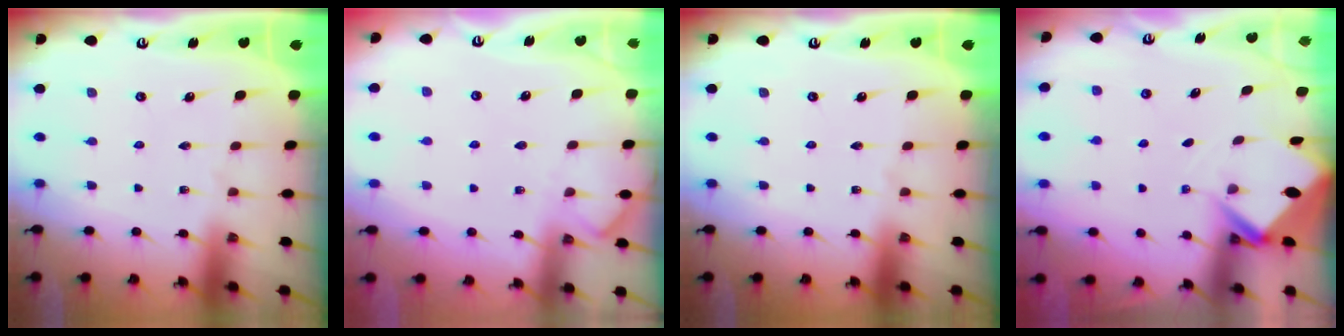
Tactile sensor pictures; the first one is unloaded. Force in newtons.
{"total": 3.2, "press": 3.2, "slide": 0.6}
{"total": 0.0}
{"total": 2.7, "press": 2.7, "slide": 0.1}